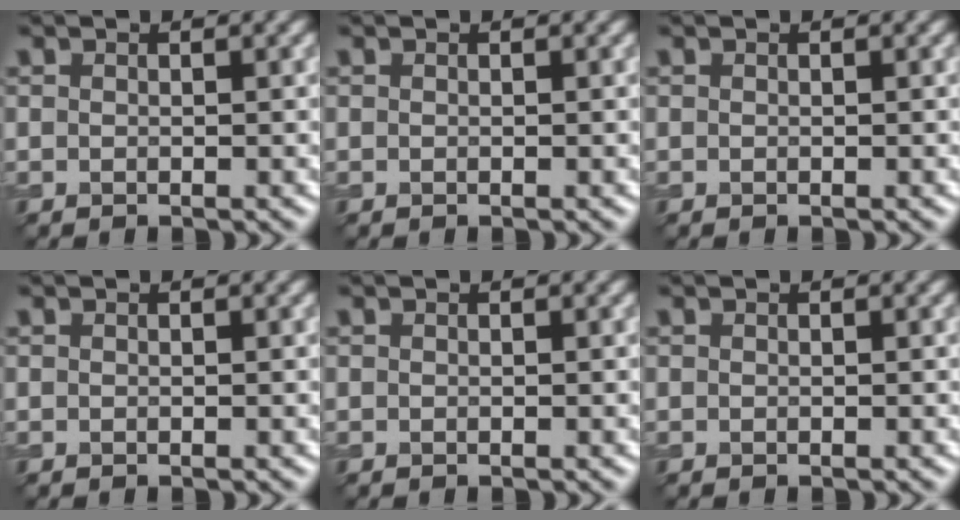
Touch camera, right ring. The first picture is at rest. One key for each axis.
{"total": 0.0}
{"total": 0.0}
{"total": 0.0}
{"total": 0.0}
{"total": 0.0}